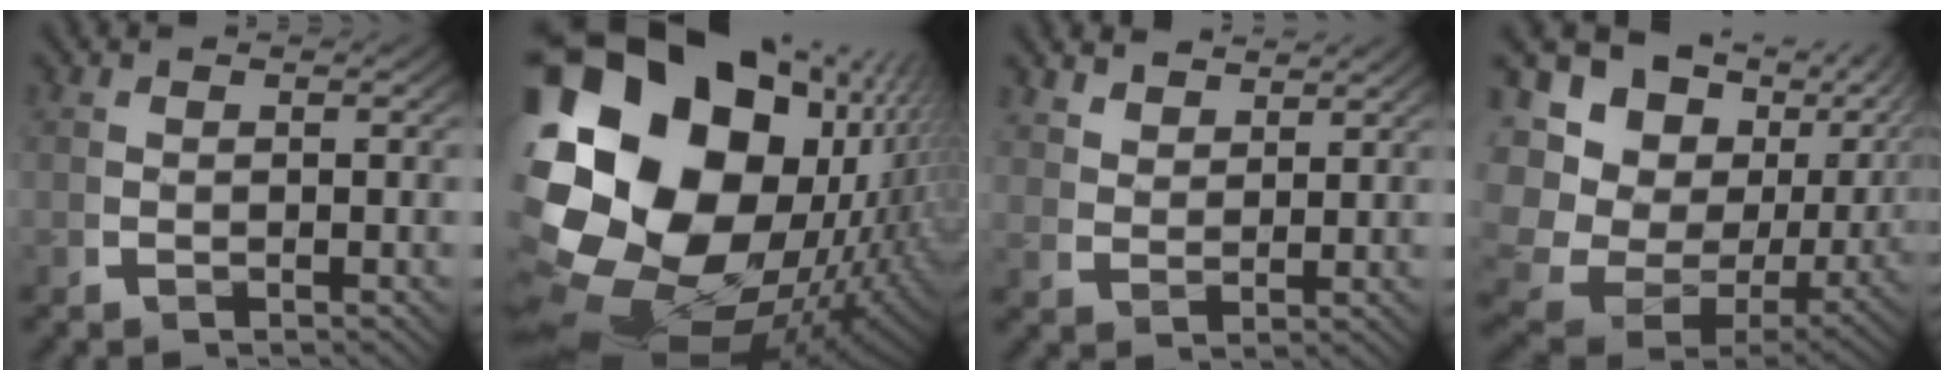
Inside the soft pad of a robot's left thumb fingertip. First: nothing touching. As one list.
[{"total": 29.9, "force": [-2.1, 21.4, 20.8], "torque": [-0.420, -0.092, 0.001]}, {"total": 3.5, "force": [3.4, 0.8, 0.6], "torque": [-0.005, 0.001, 0.068]}, {"total": 17.5, "force": [1.1, 13.5, 11.2], "torque": [-0.215, -0.024, 0.012]}]